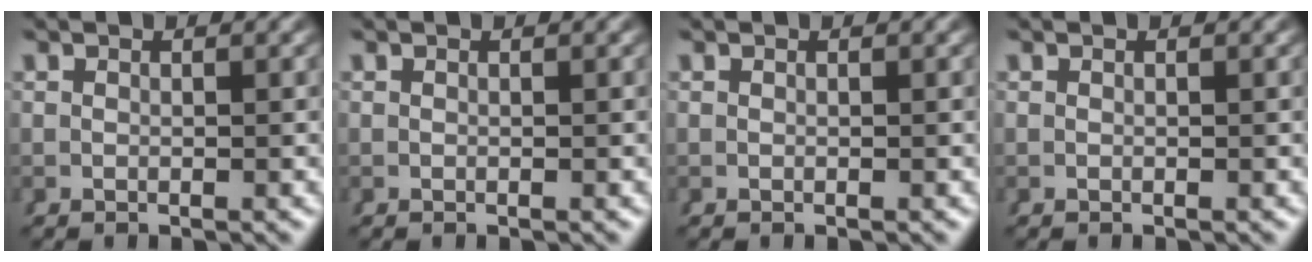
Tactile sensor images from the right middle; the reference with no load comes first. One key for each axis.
{"total": 0.0}
{"total": 0.0}
{"total": 0.0}